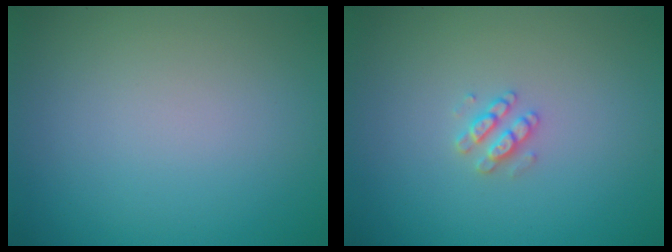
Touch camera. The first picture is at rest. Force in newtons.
{"total": 1.6, "press": 1.6, "slide": 0.3}